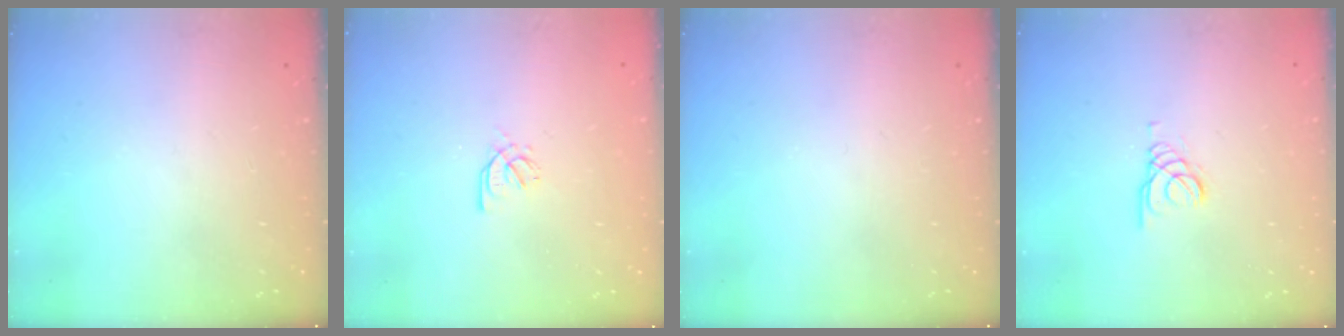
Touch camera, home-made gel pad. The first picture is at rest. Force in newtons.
{"total": 1.7, "press": 1.6, "slide": 0.5}
{"total": 0.0}
{"total": 1.5, "press": 1.5, "slide": 0.1}